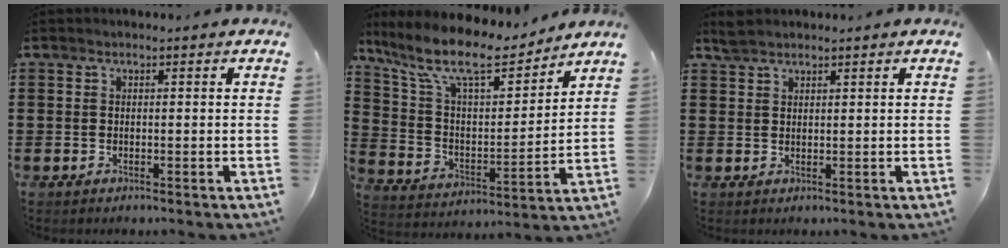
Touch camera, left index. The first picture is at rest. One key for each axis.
{"total": 11.6, "fx": 9.2, "fy": 2.9, "fz": 6.3, "tx": -0.161, "ty": -0.048, "tz": 0.161}
{"total": 2.1, "fx": 1.9, "fy": 0.5, "fz": 0.6, "tx": -0.016, "ty": 0.003, "tz": 0.037}